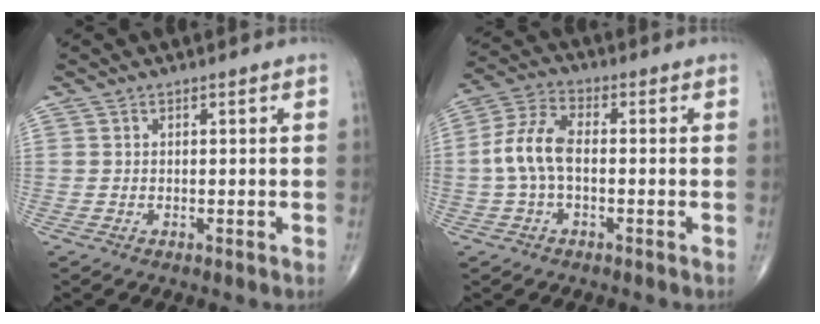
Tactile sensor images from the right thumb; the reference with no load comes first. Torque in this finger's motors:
{"motor_torque": [0.32, 0.20, 1.20, 0.05, 0.23]}